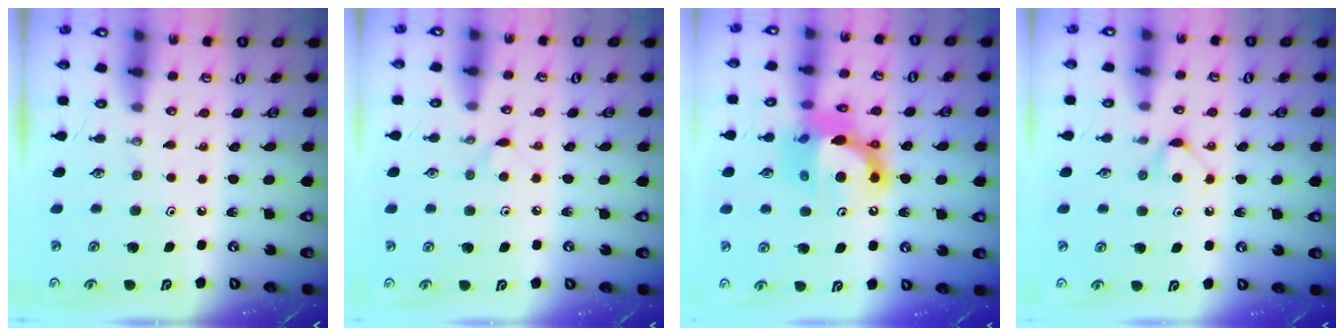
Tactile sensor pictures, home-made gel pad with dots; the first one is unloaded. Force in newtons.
{"total": 4.5, "press": 4.5, "slide": 0.5}
{"total": 15.4, "press": 15.4, "slide": 1.2}
{"total": 5.5, "press": 5.5, "slide": 0.8}